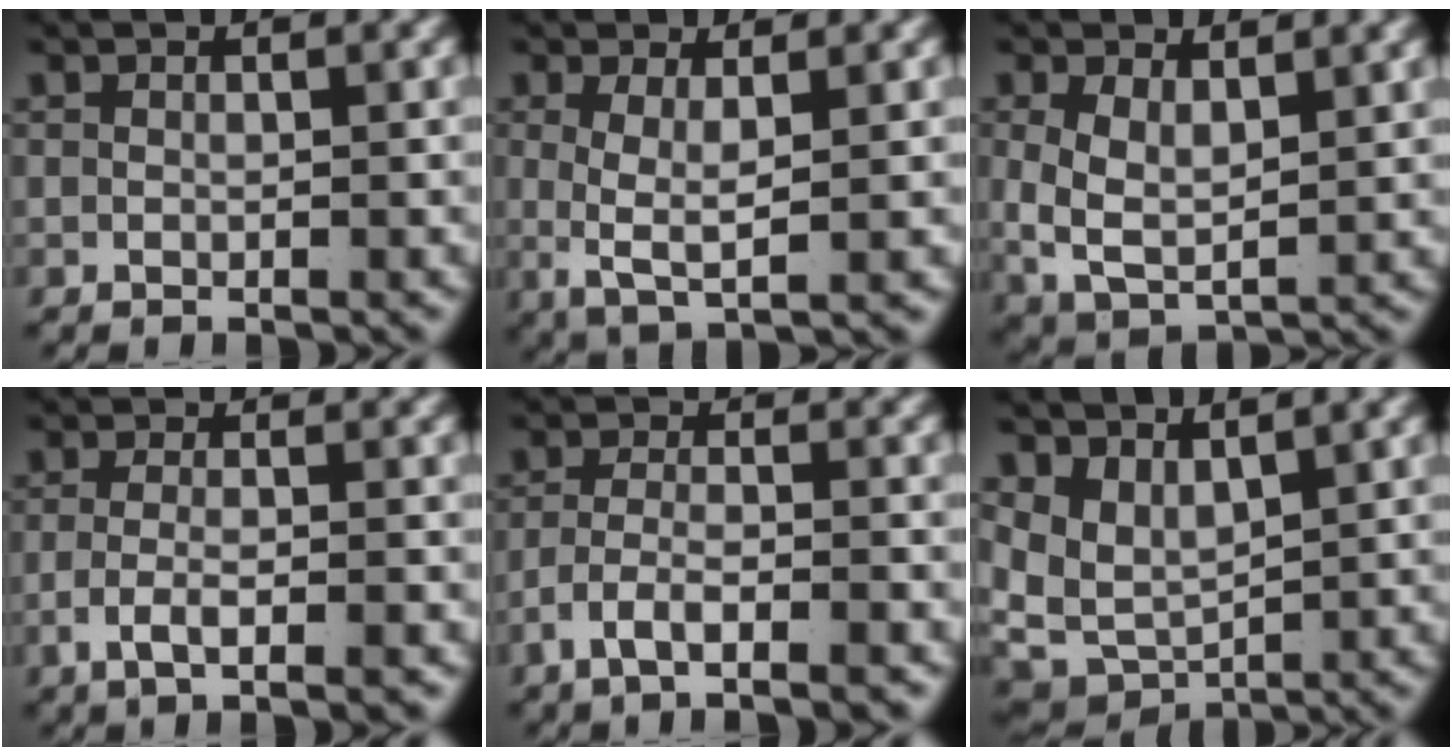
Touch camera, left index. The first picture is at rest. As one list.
[{"total": 4.4, "force": [0.1, 1.8, 4.0], "torque": [-0.085, -0.022, 0.014]}, {"total": 6.0, "force": [0.3, 4.5, 4.0], "torque": [-0.108, -0.033, 0.019]}, {"total": 3.0, "force": [-1.6, 0.3, 2.5], "torque": [-0.052, -0.017, -0.021]}, {"total": 4.0, "force": [-2.7, 1.0, 2.7], "torque": [-0.049, -0.017, -0.040]}, {"total": 7.7, "force": [0.9, 6.3, 4.2], "torque": [-0.109, -0.035, 0.021]}]